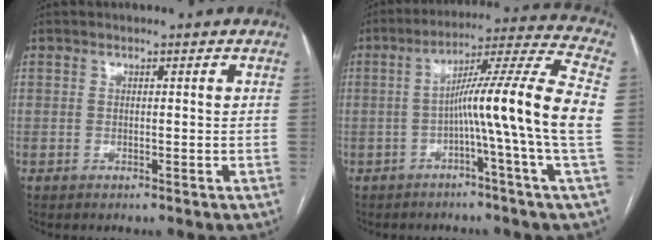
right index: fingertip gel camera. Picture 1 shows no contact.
{"total": 14.2, "force": [-2.2, -2.8, 13.7], "torque": [-0.209, 0.012, -0.047]}